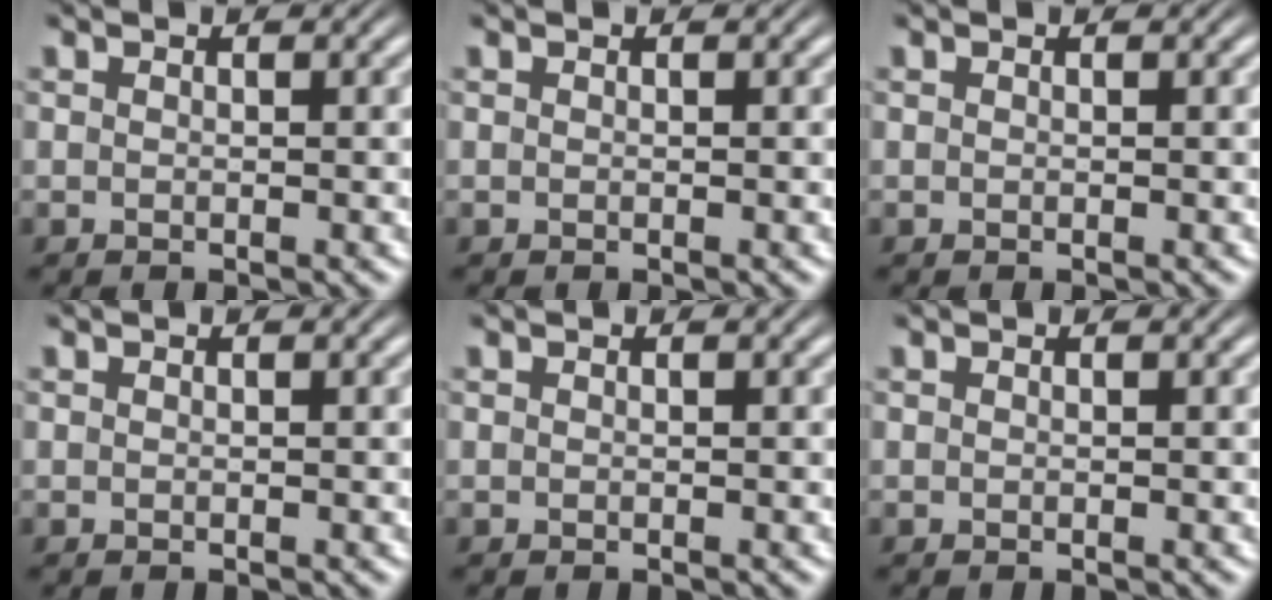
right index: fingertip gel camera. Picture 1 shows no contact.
{"total": 0.0}
{"total": 0.0}
{"total": 0.0}
{"total": 0.0}
{"total": 0.0}